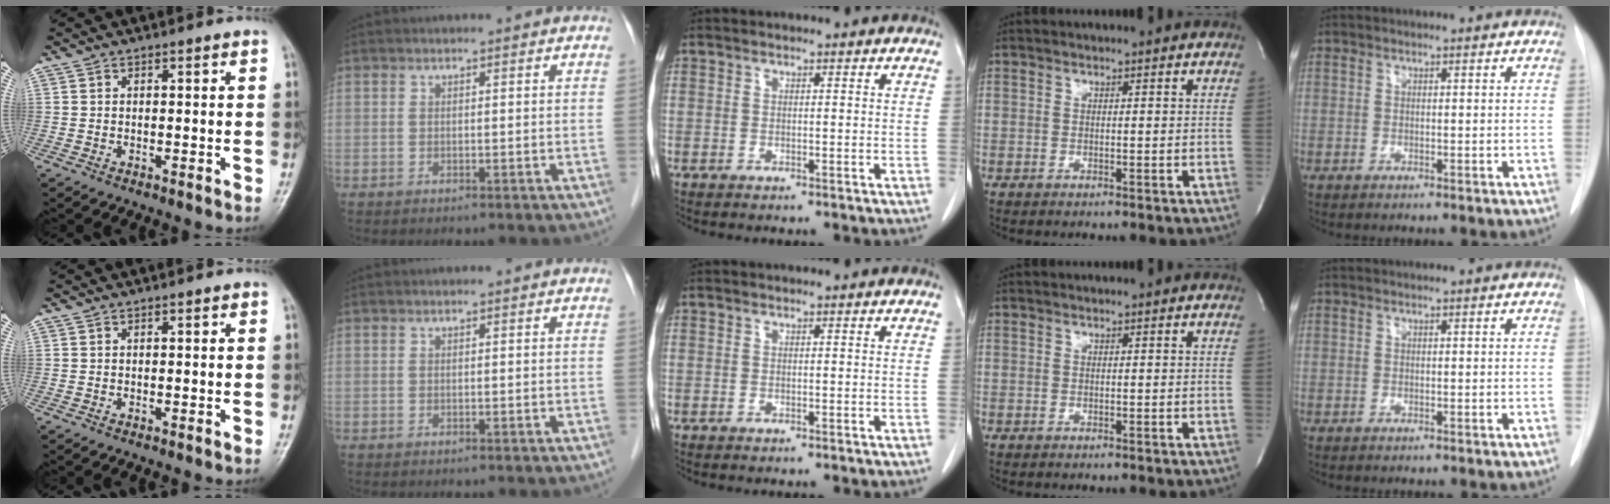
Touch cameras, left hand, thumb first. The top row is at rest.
{}